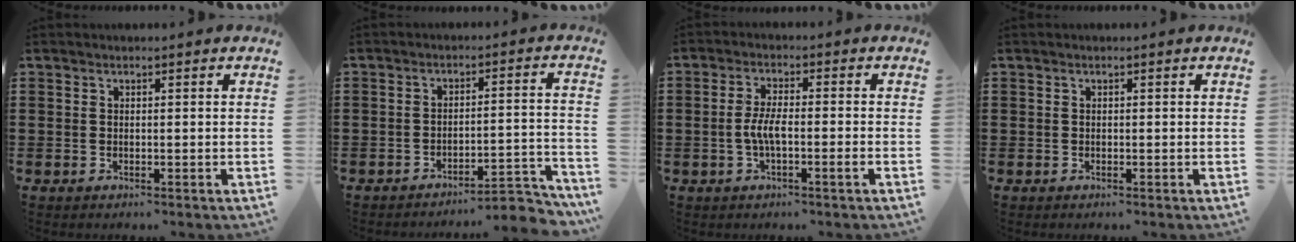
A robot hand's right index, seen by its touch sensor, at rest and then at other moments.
{"total": 4.7, "force": [-4.3, 0.1, 1.8], "torque": [-0.032, -0.010, -0.088]}
{"total": 4.5, "force": [-1.2, 0.8, 4.2], "torque": [-0.095, -0.004, -0.031]}
{"total": 0.0}